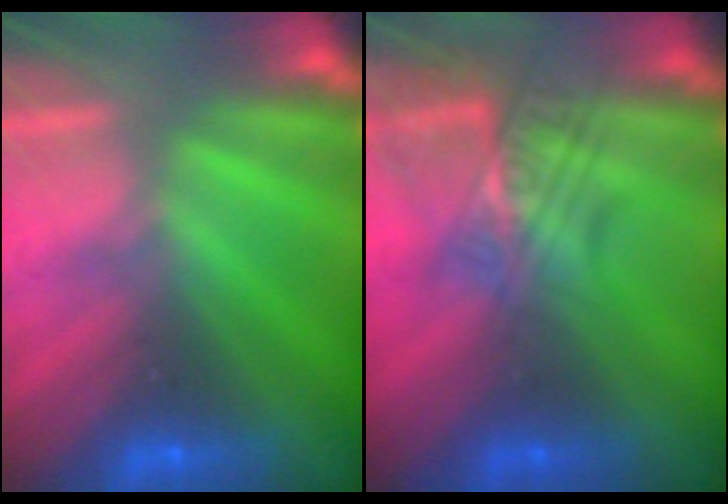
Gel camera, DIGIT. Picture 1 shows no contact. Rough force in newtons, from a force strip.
{"total": 2.4}